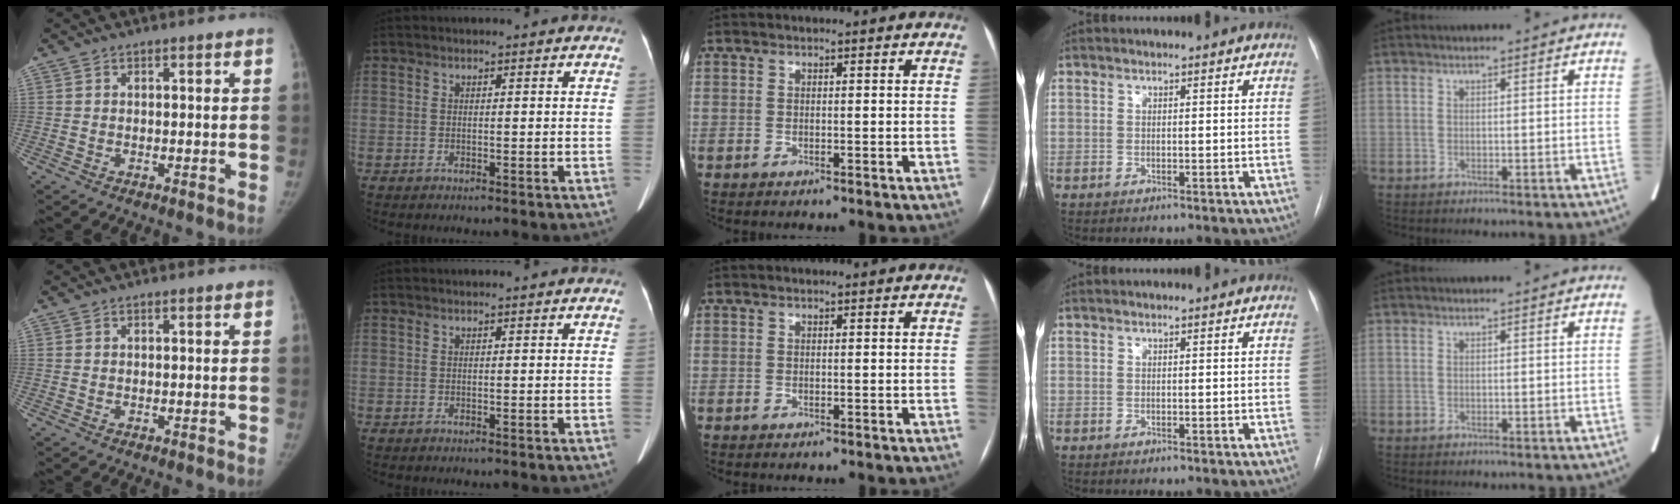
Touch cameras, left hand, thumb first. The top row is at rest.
{}